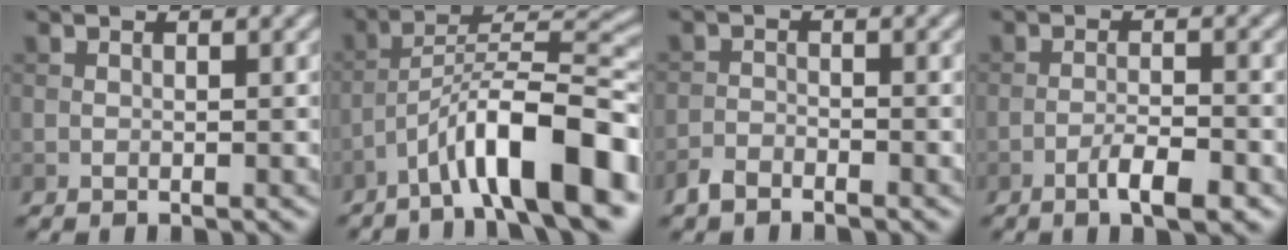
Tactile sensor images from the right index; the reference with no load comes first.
{"total": 11.3, "force": [-6.3, 2.8, 9.0], "torque": [-0.137, 0.023, -0.106]}
{"total": 1.8, "force": [-1.6, 0.6, 0.6], "torque": [-0.010, 0.001, -0.038]}
{"total": 3.6, "force": [-2.1, 0.7, 2.8], "torque": [-0.051, 0.004, -0.039]}